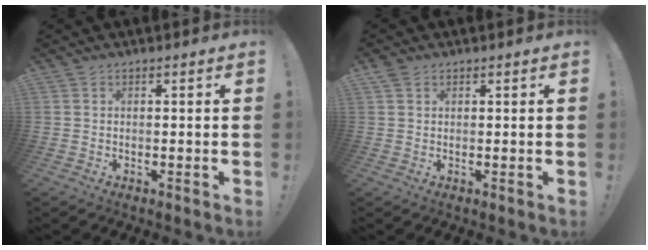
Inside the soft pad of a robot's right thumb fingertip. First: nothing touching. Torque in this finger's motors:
{"motor_torque": [-1.00, 2.45, 0.47, 0.20, 0.06]}